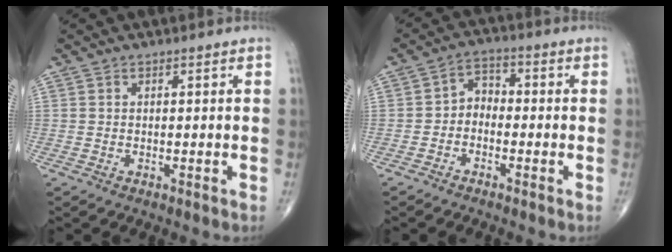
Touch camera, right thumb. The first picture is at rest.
{"total": 4.0, "force": [-1.4, 3.0, 2.4], "torque": [-0.020, 0.028, -0.040]}